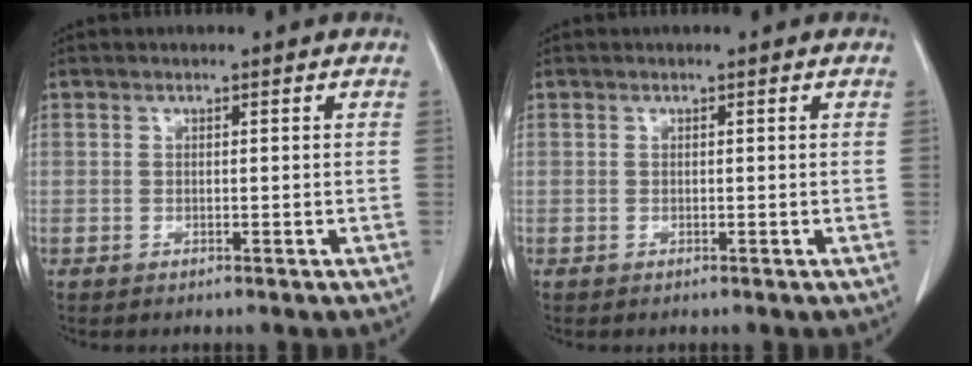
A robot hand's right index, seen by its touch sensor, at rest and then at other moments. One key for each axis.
{"total": 0.0}